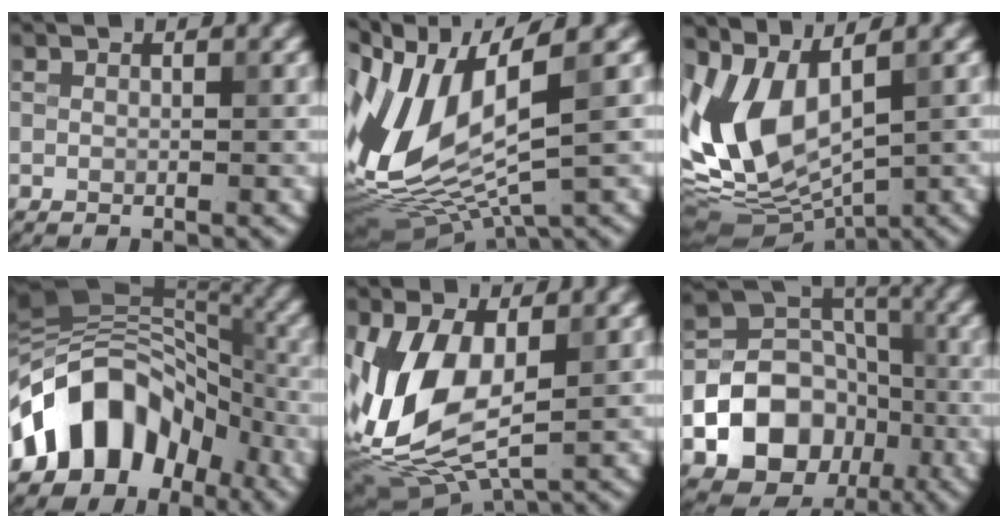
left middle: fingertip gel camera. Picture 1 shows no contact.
{"total": 11.6, "force": [1.9, 5.2, 10.2], "torque": [-0.231, -0.009, 0.038]}
{"total": 9.4, "force": [0.9, 5.3, 7.8], "torque": [-0.184, -0.014, 0.020]}
{"total": 12.1, "force": [-5.1, 8.3, 7.2], "torque": [-0.106, 0.027, -0.106]}
{"total": 10.5, "force": [-0.9, 5.6, 8.8], "torque": [-0.210, -0.009, -0.021]}
{"total": 12.2, "force": [-4.2, 10.0, 5.7], "torque": [-0.096, -0.019, -0.094]}